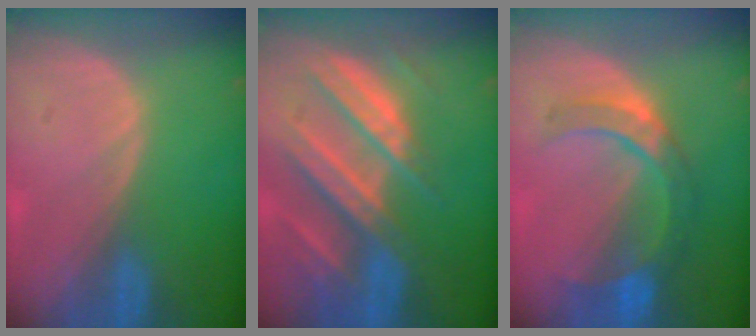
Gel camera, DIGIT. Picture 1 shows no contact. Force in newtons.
{"total": 10.5, "press": 9.3, "slide": 5.0}
{"total": 7.1, "press": 7.0, "slide": 0.8}